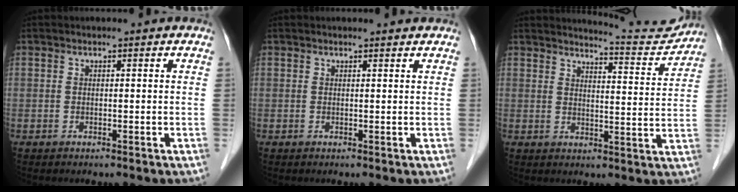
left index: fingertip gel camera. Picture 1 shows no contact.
{"total": 1.1, "force": [1.1, -0.1, 0.1], "torque": [-0.011, -0.004, 0.012]}
{"total": 8.4, "force": [8.4, -0.2, 0.1], "torque": [-0.009, -0.022, 0.104]}